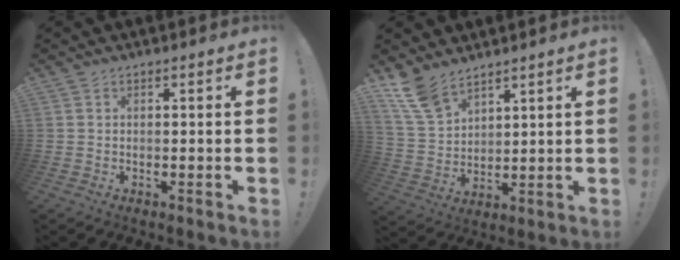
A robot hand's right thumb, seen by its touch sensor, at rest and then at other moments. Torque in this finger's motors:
{"motor_torque": [-0.10, 0.08, 0.52, 0.60, 0.00]}